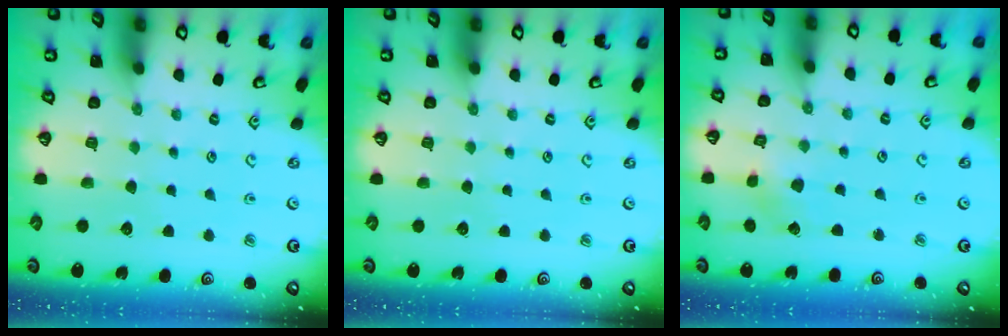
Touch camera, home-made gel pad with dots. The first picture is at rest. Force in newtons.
{"total": 0.0}
{"total": 2.1, "press": 2.1, "slide": 0.1}